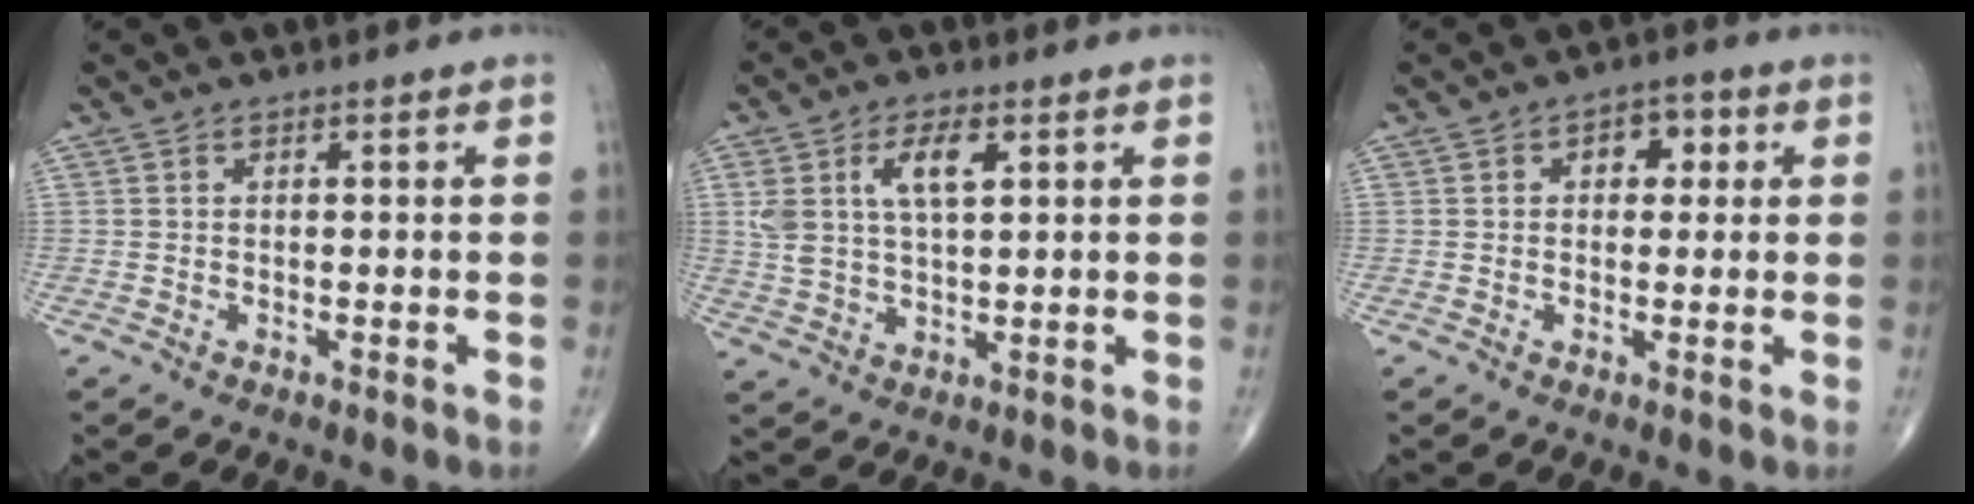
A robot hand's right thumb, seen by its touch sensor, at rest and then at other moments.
{"total": 8.4, "force": [3.1, 3.9, 6.8], "torque": [-0.132, -0.002, 0.063]}
{"total": 4.6, "force": [1.2, 3.2, 3.1], "torque": [-0.011, 0.002, 0.009]}